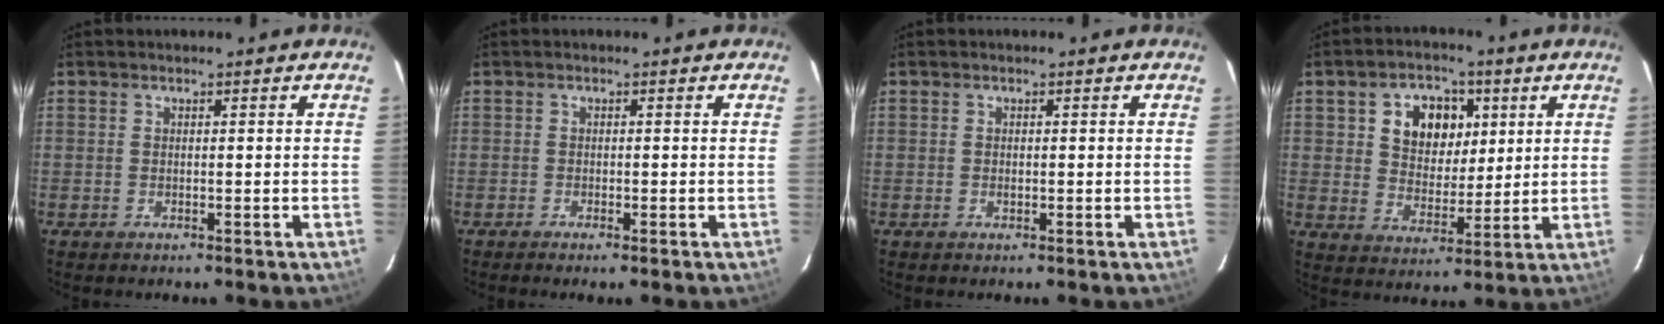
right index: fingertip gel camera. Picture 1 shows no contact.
{"total": 0.9, "force": [-0.7, 0.0, 0.6], "torque": [-0.015, -0.001, -0.013]}
{"total": 0.6, "force": [-0.1, 0.3, 0.5], "torque": [-0.009, 0.002, -0.002]}
{"total": 10.2, "force": [3.4, 7.6, 5.8], "torque": [-0.110, 0.020, 0.063]}